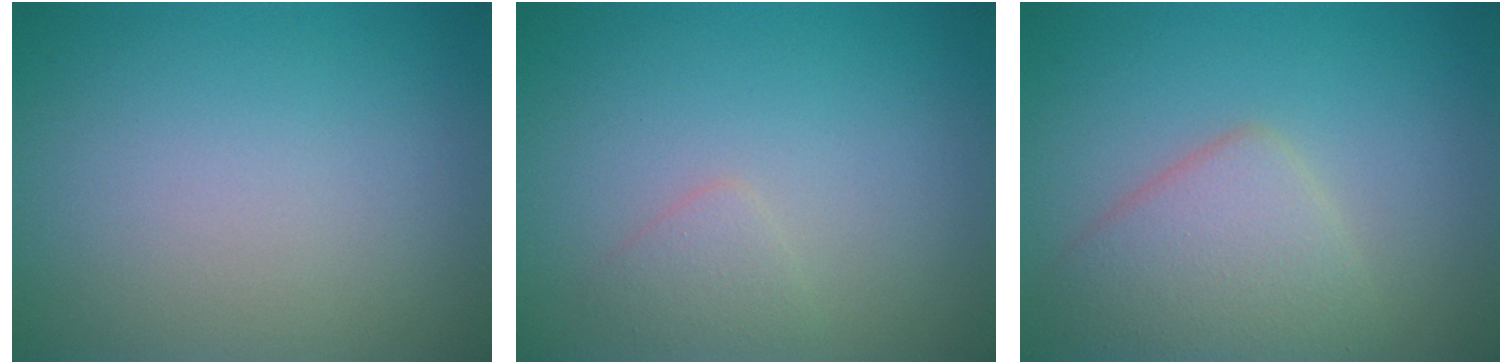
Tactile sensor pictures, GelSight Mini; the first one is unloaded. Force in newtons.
{"total": 1.2, "press": 1.2, "slide": 0.0}
{"total": 4.2, "press": 4.2, "slide": 0.0}